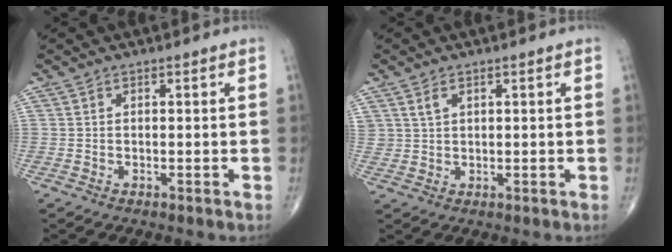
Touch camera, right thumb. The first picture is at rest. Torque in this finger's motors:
{"motor_torque": [0.11, -0.62, 0.27, 0.25, 0.00]}